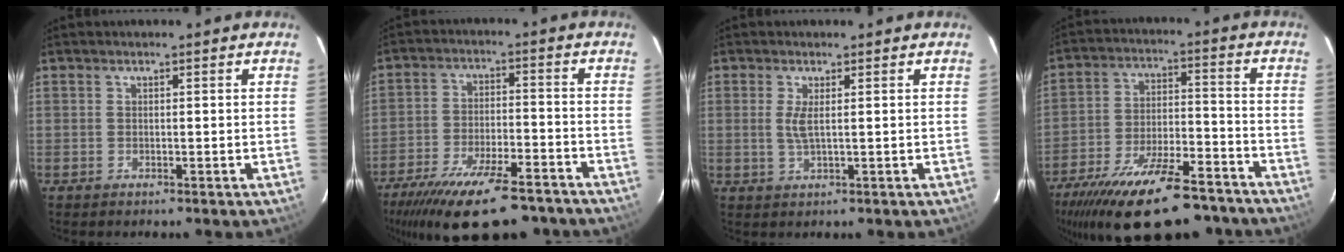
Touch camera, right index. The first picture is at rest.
{"total": 22.0, "force": [-17.2, 6.5, 12.0], "torque": [-0.231, -0.036, -0.255]}
{"total": 2.6, "force": [0.4, 0.4, 2.5], "torque": [-0.052, -0.005, 0.007]}
{"total": 25.4, "force": [-19.8, 8.1, 13.7], "torque": [-0.254, -0.030, -0.290]}